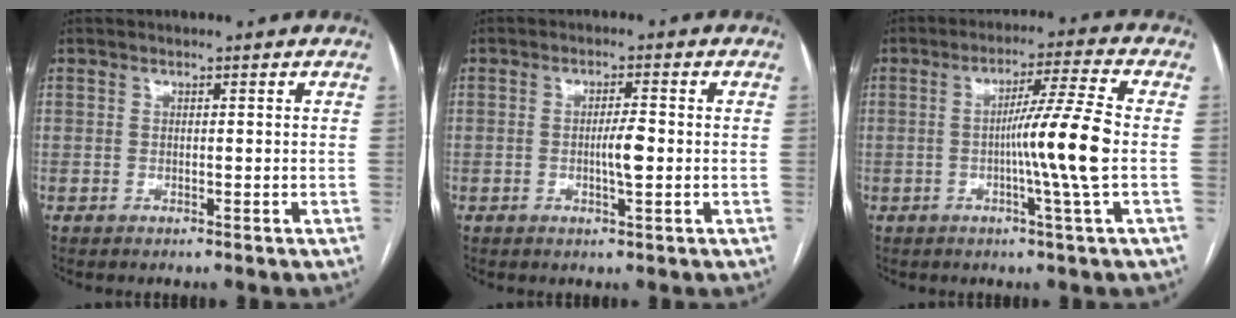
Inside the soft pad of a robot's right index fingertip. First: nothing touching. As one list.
[{"total": 3.3, "force": [-0.4, 0.4, 3.3], "torque": [-0.058, -0.001, -0.007]}, {"total": 9.5, "force": [-1.2, -2.1, 9.2], "torque": [-0.156, -0.004, -0.022]}]